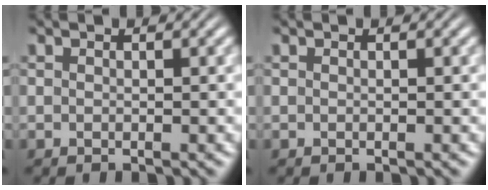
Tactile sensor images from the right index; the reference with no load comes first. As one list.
[{"total": 0.0}]